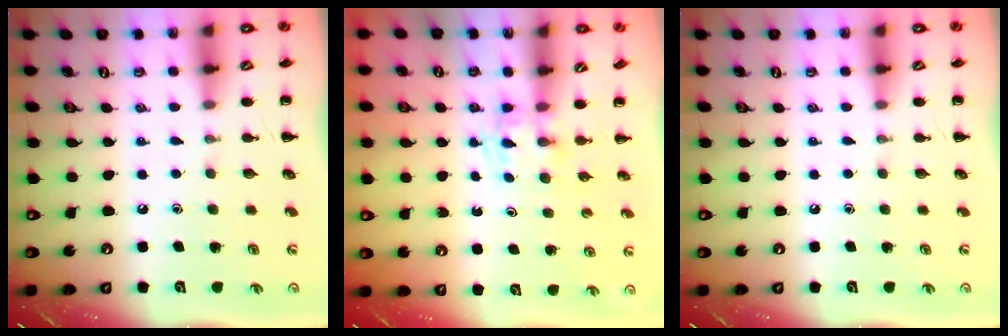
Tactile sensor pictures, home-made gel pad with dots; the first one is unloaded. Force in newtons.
{"total": 2.8, "press": 2.6, "slide": 1.1}
{"total": 0.0}